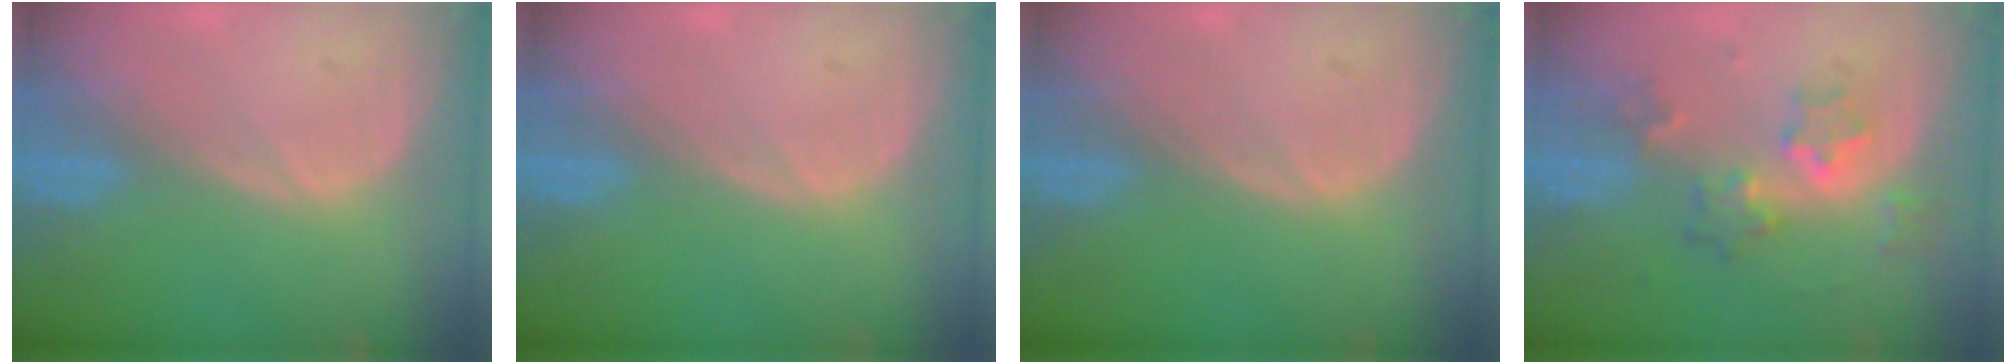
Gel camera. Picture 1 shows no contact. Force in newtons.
{"total": 0.0}
{"total": 0.0}
{"total": 6.3, "press": 5.5, "slide": 3.1}